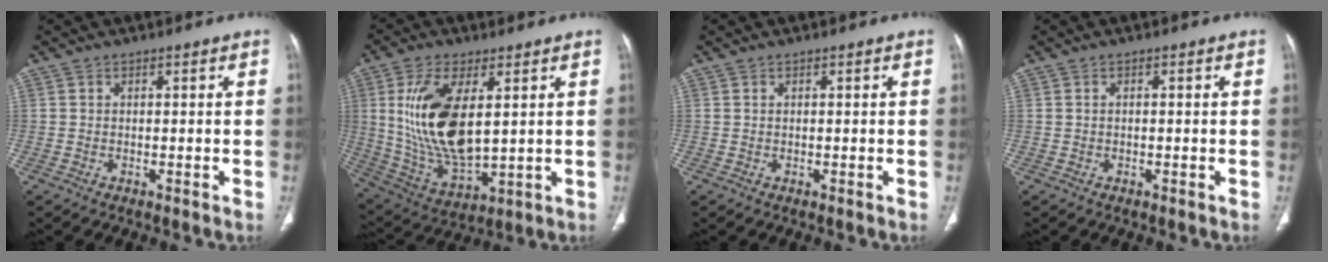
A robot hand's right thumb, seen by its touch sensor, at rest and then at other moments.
{"total": 17.5, "force": [3.5, 8.2, 15.1], "torque": [-0.295, -0.023, 0.083]}
{"total": 0.0}
{"total": 0.0}